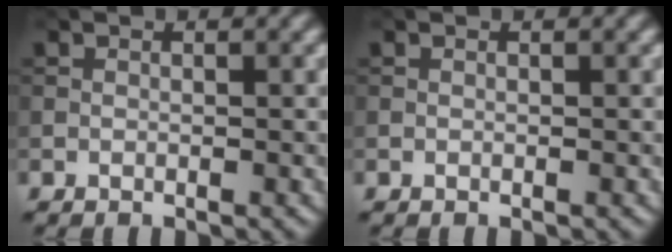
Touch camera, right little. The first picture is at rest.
{"total": 0.0}